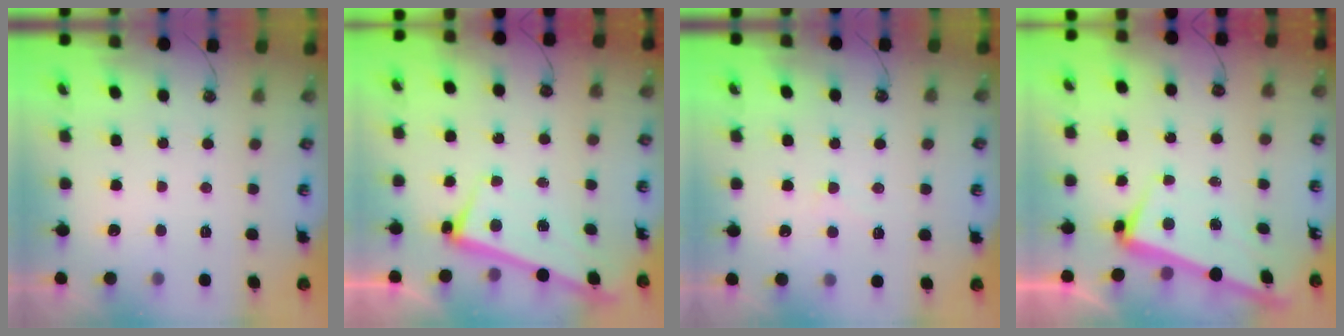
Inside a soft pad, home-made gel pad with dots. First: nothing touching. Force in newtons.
{"total": 2.5, "press": 2.4, "slide": 0.6}
{"total": 1.8, "press": 1.7, "slide": 0.6}
{"total": 3.1, "press": 2.9, "slide": 0.9}